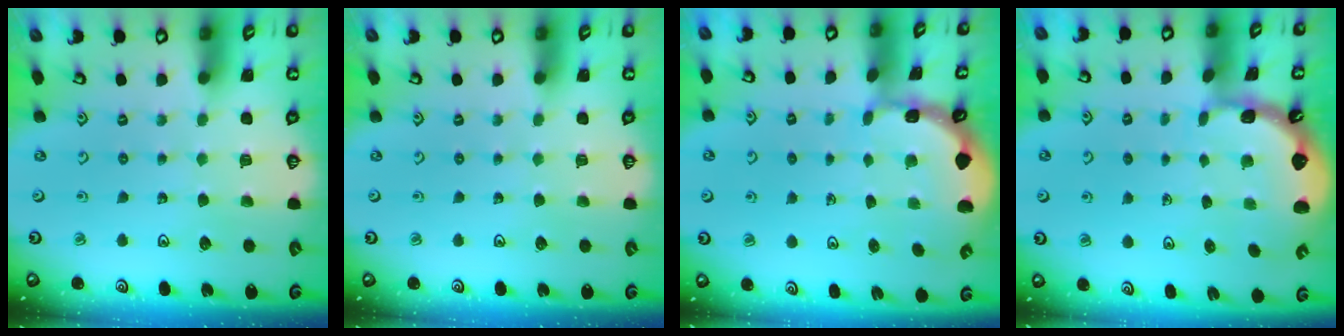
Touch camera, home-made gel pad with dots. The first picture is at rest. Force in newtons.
{"total": 0.0}
{"total": 2.7, "press": 2.7, "slide": 0.3}
{"total": 1.3, "press": 1.3, "slide": 0.1}